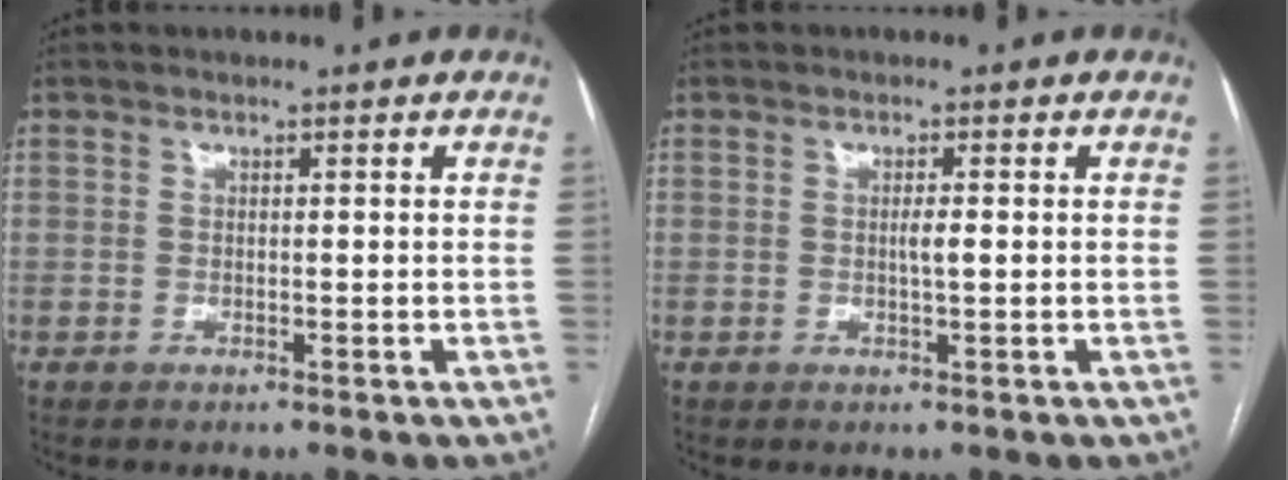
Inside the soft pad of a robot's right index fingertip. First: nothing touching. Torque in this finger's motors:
{"motor_torque": [0.00, 0.00, 0.00, 0.04]}